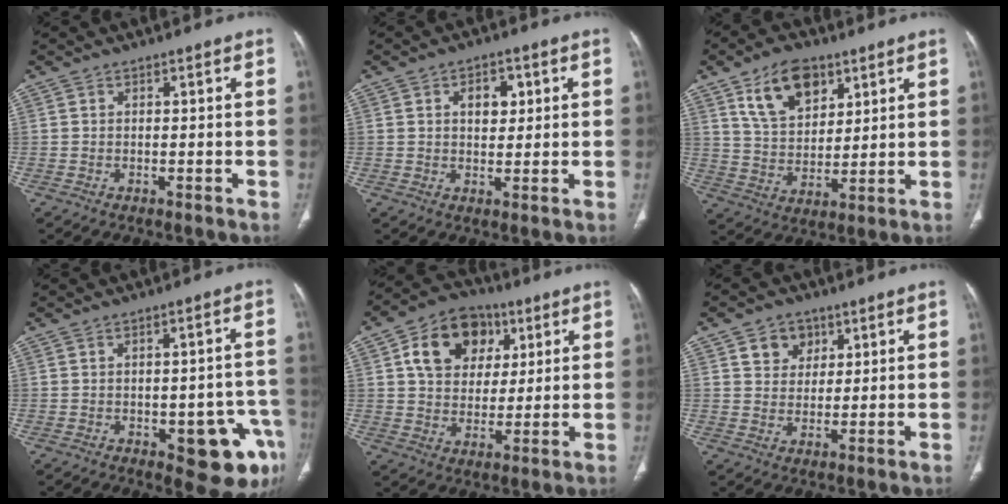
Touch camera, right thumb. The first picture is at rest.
{"total": 5.0, "force": [1.5, 3.2, 3.5], "torque": [-0.029, -0.004, 0.022]}
{"total": 12.5, "force": [6.7, 7.4, 7.5], "torque": [-0.104, -0.030, 0.128]}
{"total": 12.4, "force": [-4.9, 5.3, 10.0], "torque": [-0.089, 0.021, -0.048]}
{"total": 14.4, "force": [5.3, 10.8, 8.0], "torque": [-0.105, -0.002, 0.085]}
{"total": 5.8, "force": [2.8, 4.7, 2.0], "torque": [-0.007, -0.011, 0.047]}